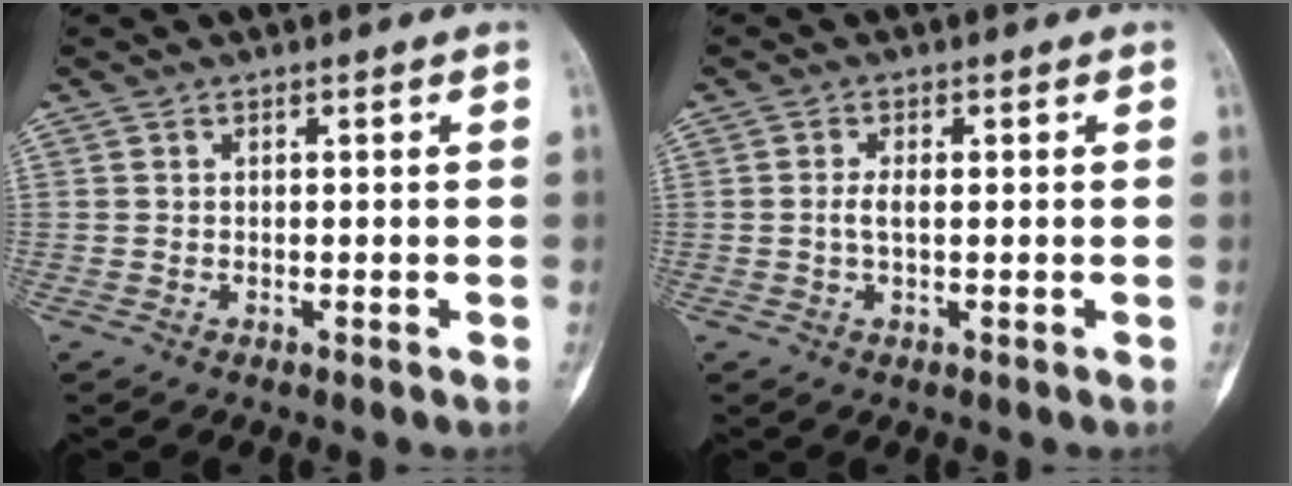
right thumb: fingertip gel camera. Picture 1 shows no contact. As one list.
[{"total": 2.2, "force": [0.1, 1.0, 2.0], "torque": [-0.047, 0.004, 0.001]}]